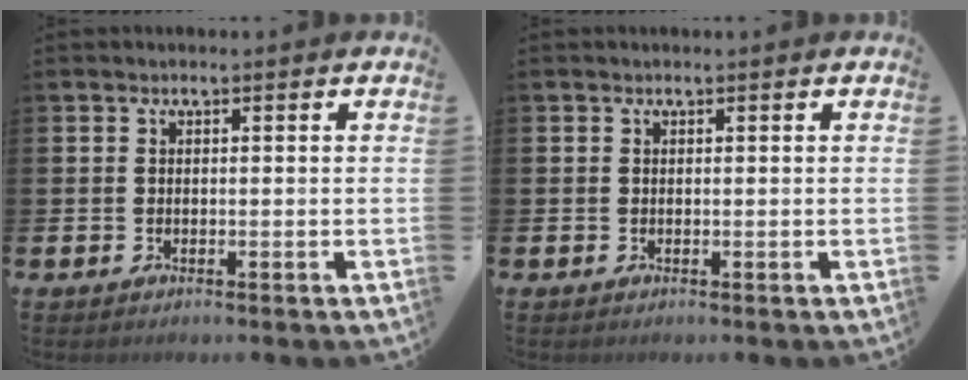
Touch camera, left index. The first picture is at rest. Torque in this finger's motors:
{"motor_torque": [-0.28, 0.12, -0.37, -0.14]}